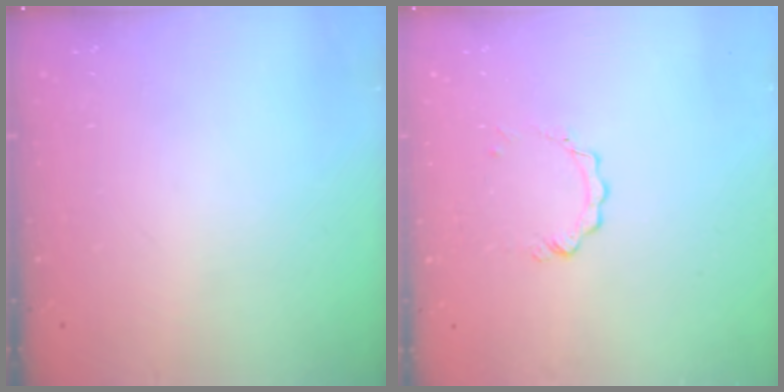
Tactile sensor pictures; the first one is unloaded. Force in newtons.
{"total": 2.9, "press": 2.9, "slide": 0.2}